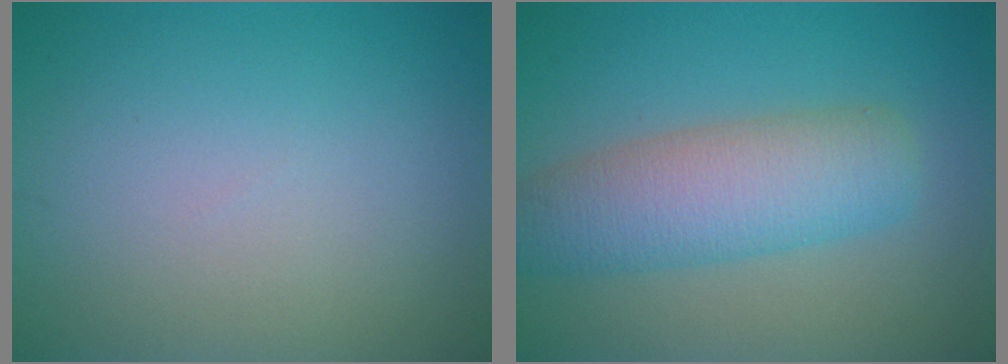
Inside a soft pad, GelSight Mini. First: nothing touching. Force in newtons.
{"total": 6.4, "press": 6.4, "slide": 0.2}